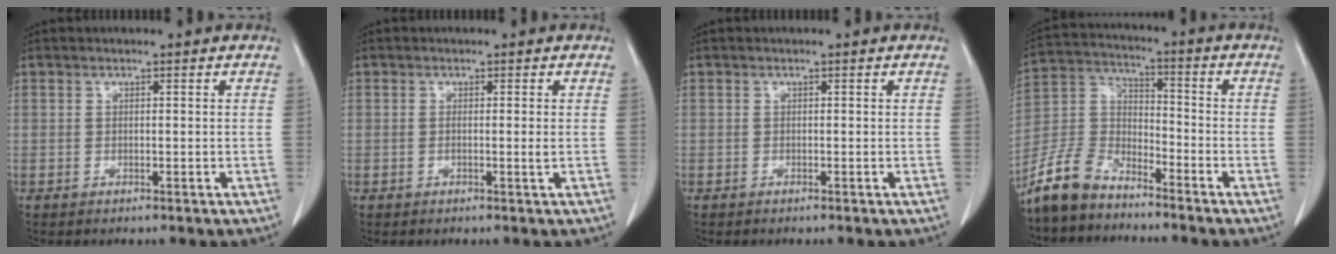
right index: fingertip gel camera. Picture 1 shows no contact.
{"total": 1.2, "force": [-0.1, -0.2, 1.2], "torque": [-0.021, -0.003, -0.004]}
{"total": 0.0}
{"total": 9.0, "force": [-7.7, 3.7, 2.9], "torque": [-0.078, 0.010, -0.156]}